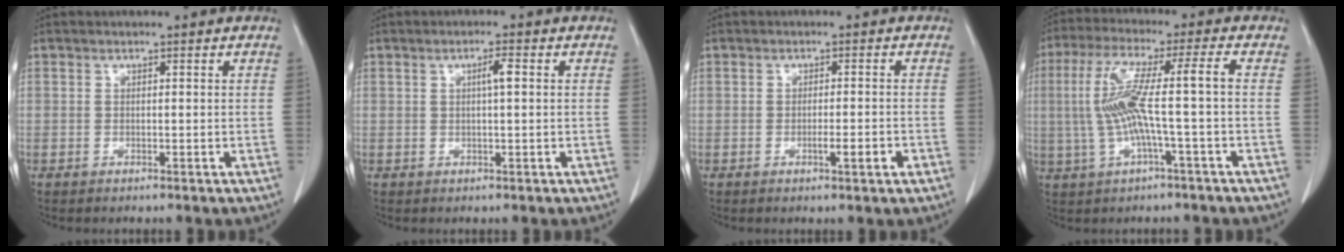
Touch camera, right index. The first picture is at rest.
{"total": 2.2, "force": [0.4, 0.1, 2.1], "torque": [-0.036, 0.004, 0.007]}
{"total": 2.7, "force": [-1.1, 0.1, 2.5], "torque": [-0.039, -0.003, -0.016]}
{"total": 10.1, "force": [-0.7, -0.5, 10.1], "torque": [-0.208, 0.023, -0.015]}